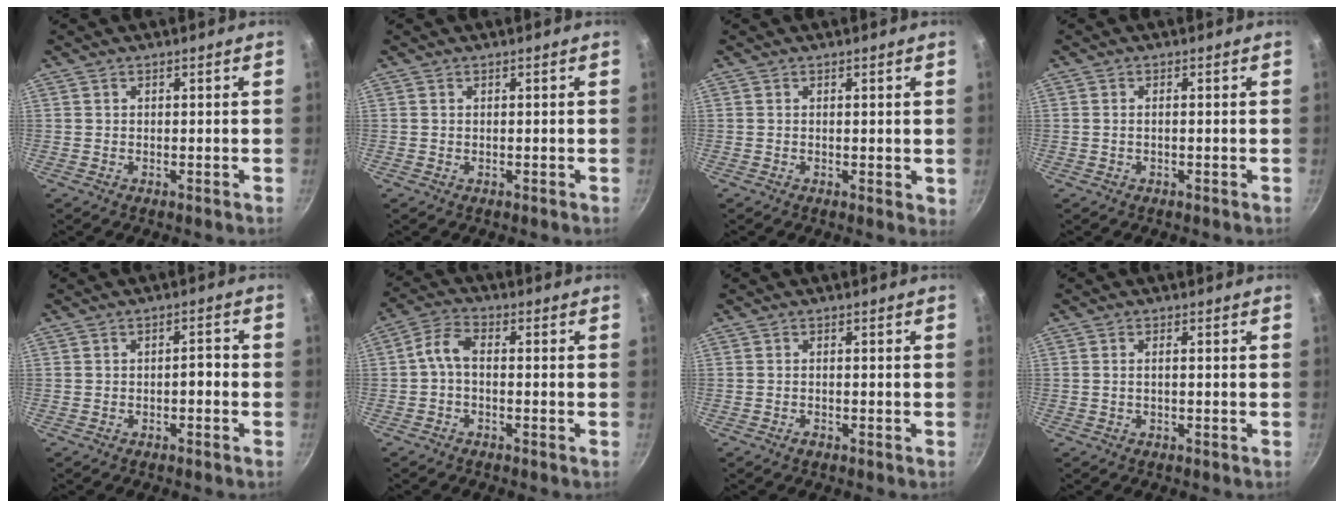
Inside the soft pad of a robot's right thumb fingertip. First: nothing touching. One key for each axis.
{"total": 0.0}
{"total": 1.6, "fx": 0.3, "fy": 0.6, "fz": 1.4, "tx": -0.015, "ty": -0.005, "tz": 0.004}
{"total": 0.8, "fx": -0.2, "fy": 0.1, "fz": 0.8, "tx": -0.025, "ty": 0.006, "tz": -0.004}
{"total": 2.3, "fx": -1.0, "fy": 1.0, "fz": 1.8, "tx": -0.018, "ty": 0.019, "tz": -0.012}
{"total": 4.6, "fx": -1.0, "fy": 2.4, "fz": 3.8, "tx": -0.086, "ty": 0.026, "tz": -0.030}
{"total": 0.9, "fx": -0.7, "fy": 0.2, "fz": 0.5, "tx": -0.014, "ty": 0.004, "tz": -0.013}
{"total": 1.1, "fx": -0.2, "fy": 0.2, "fz": 1.1, "tx": -0.031, "ty": 0.006, "tz": -0.005}